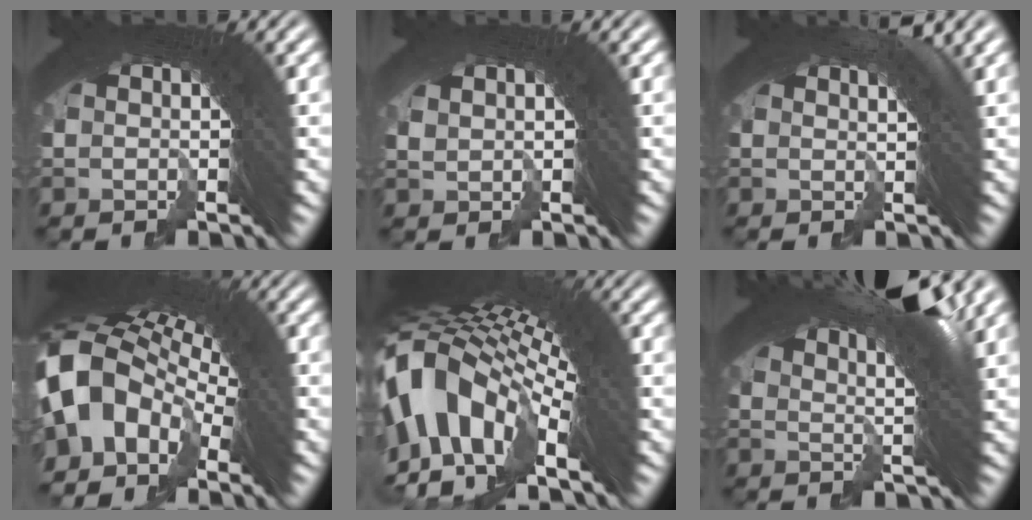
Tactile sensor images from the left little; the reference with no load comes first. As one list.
[{"total": 1.1, "force": [0.7, -0.8, -0.1], "torque": [0.024, 0.008, 0.020]}, {"total": 3.6, "force": [2.5, -0.8, 2.5], "torque": [-0.028, 0.009, 0.039]}, {"total": 10.6, "force": [1.0, 7.4, 7.4], "torque": [-0.147, 0.001, 0.005]}, {"total": 11.8, "force": [0.0, 7.1, 9.4], "torque": [-0.174, 0.000, -0.013]}, {"total": 10.7, "force": [5.8, 2.2, 8.7], "torque": [-0.104, 0.035, 0.077]}]